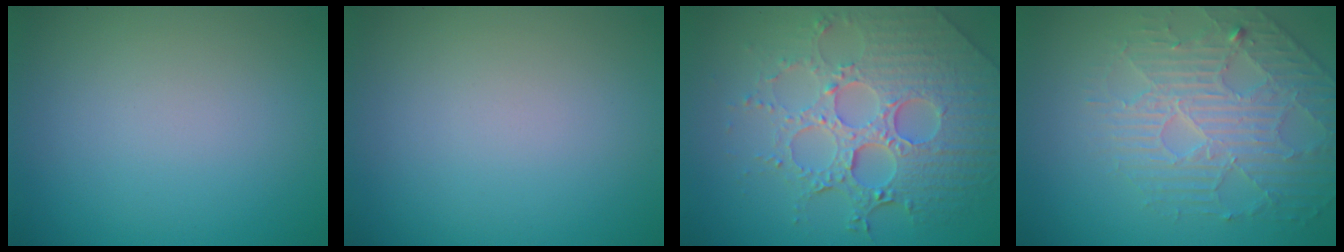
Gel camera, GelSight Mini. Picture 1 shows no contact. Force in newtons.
{"total": 0.0}
{"total": 8.3, "press": 6.0, "slide": 5.7}
{"total": 4.1, "press": 4.0, "slide": 1.0}